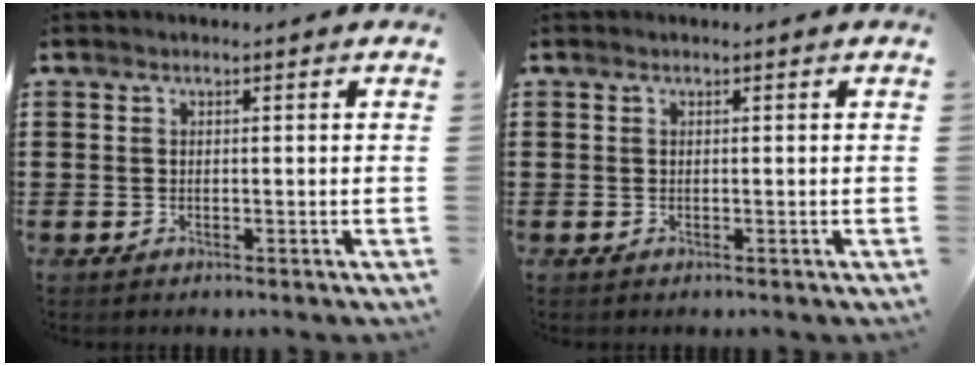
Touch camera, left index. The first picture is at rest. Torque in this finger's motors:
{"motor_torque": [-0.01, 0.01, -0.01, 0.01]}